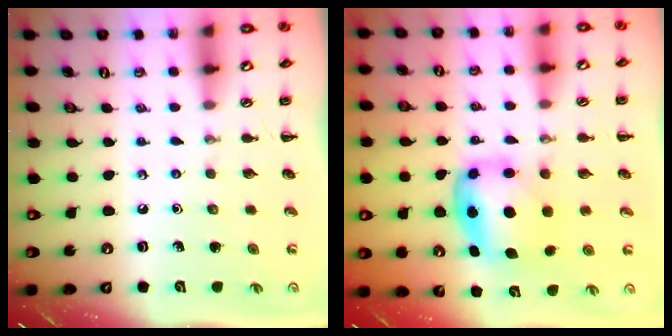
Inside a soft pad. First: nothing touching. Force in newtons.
{"total": 6.2, "press": 6.0, "slide": 1.4}